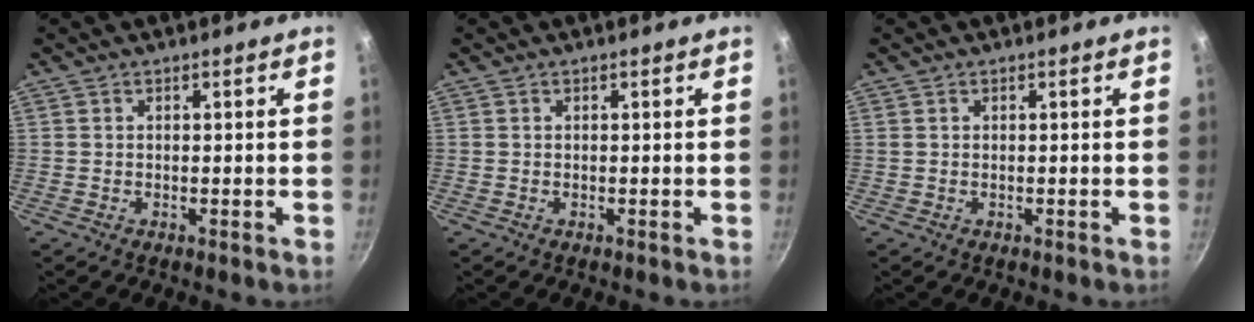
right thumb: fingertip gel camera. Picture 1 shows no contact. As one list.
[{"total": 0.0}, {"total": 0.0}]